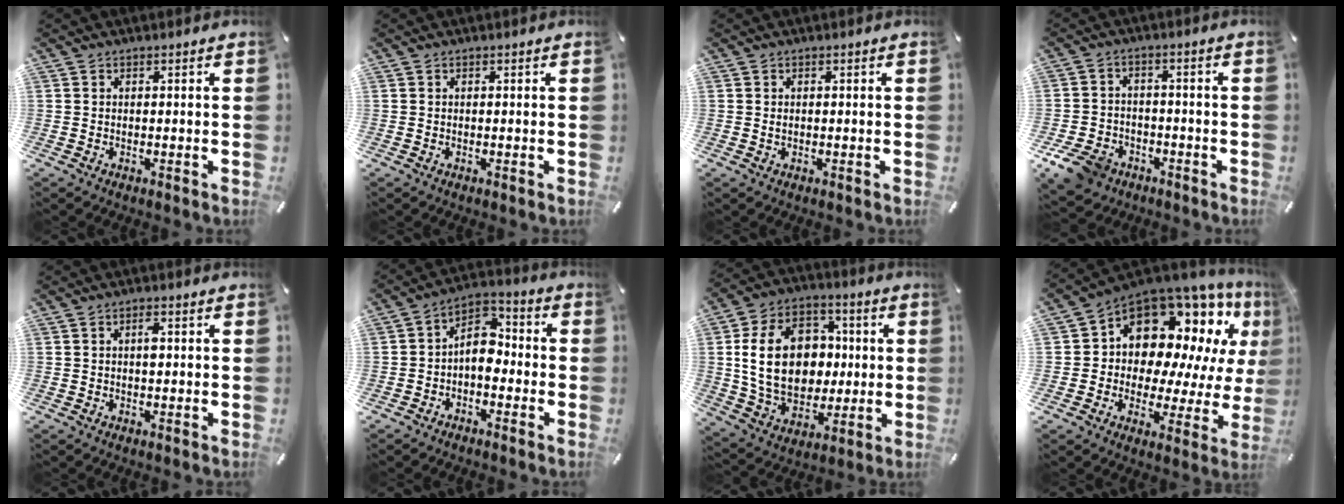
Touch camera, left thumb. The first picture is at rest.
{"total": 0.0}
{"total": 0.6, "force": [0.0, 0.4, 0.4], "torque": [-0.010, 0.000, -0.001]}
{"total": 8.2, "force": [-5.1, 5.7, 2.9], "torque": [-0.073, 0.032, -0.098]}
{"total": 2.1, "force": [0.3, 0.9, 1.8], "torque": [-0.030, 0.001, 0.002]}
{"total": 7.4, "force": [-1.9, 5.1, 5.0], "torque": [-0.092, 0.008, -0.039]}
{"total": 19.7, "force": [1.4, 15.2, 12.4], "torque": [-0.238, 0.009, 0.030]}
{"total": 16.1, "force": [8.8, 10.8, 8.0], "torque": [-0.122, -0.085, 0.155]}